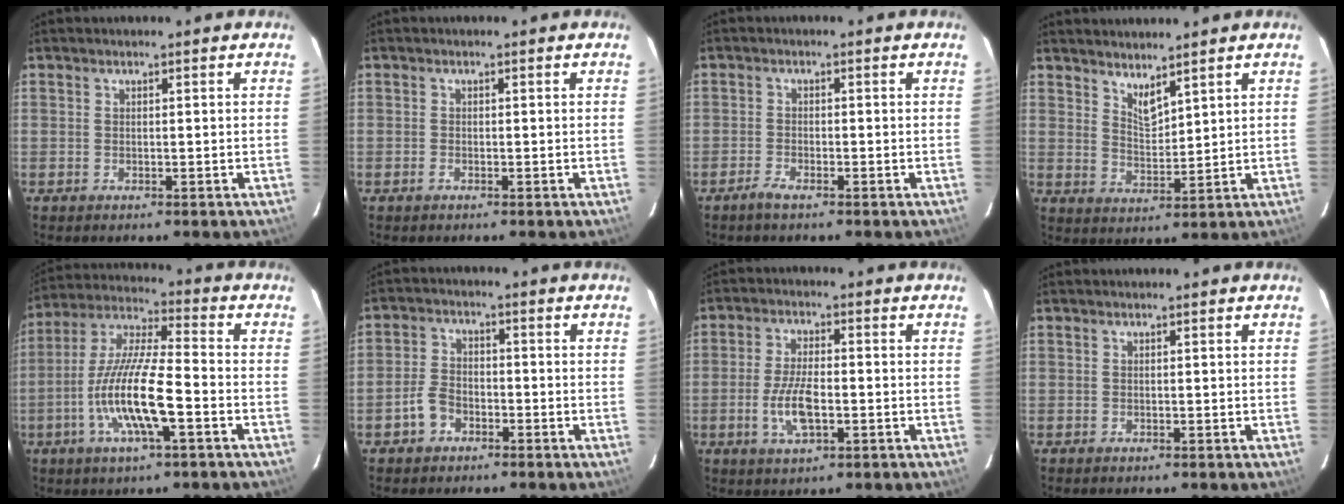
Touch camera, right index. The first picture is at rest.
{"total": 0.7, "force": [-0.5, 0.4, 0.3], "torque": [-0.005, -0.001, -0.012]}
{"total": 2.2, "force": [-1.8, 0.4, 1.2], "torque": [-0.037, -0.002, -0.038]}
{"total": 4.4, "force": [3.8, 1.0, 2.0], "torque": [-0.034, -0.009, 0.067]}
{"total": 14.4, "force": [-5.0, 2.6, 13.3], "torque": [-0.268, -0.008, -0.101]}
{"total": 4.7, "force": [-2.6, 3.3, 2.2], "torque": [-0.054, 0.014, -0.044]}
{"total": 7.6, "force": [-2.1, 2.9, 6.7], "torque": [-0.140, -0.004, -0.039]}
{"total": 0.0}